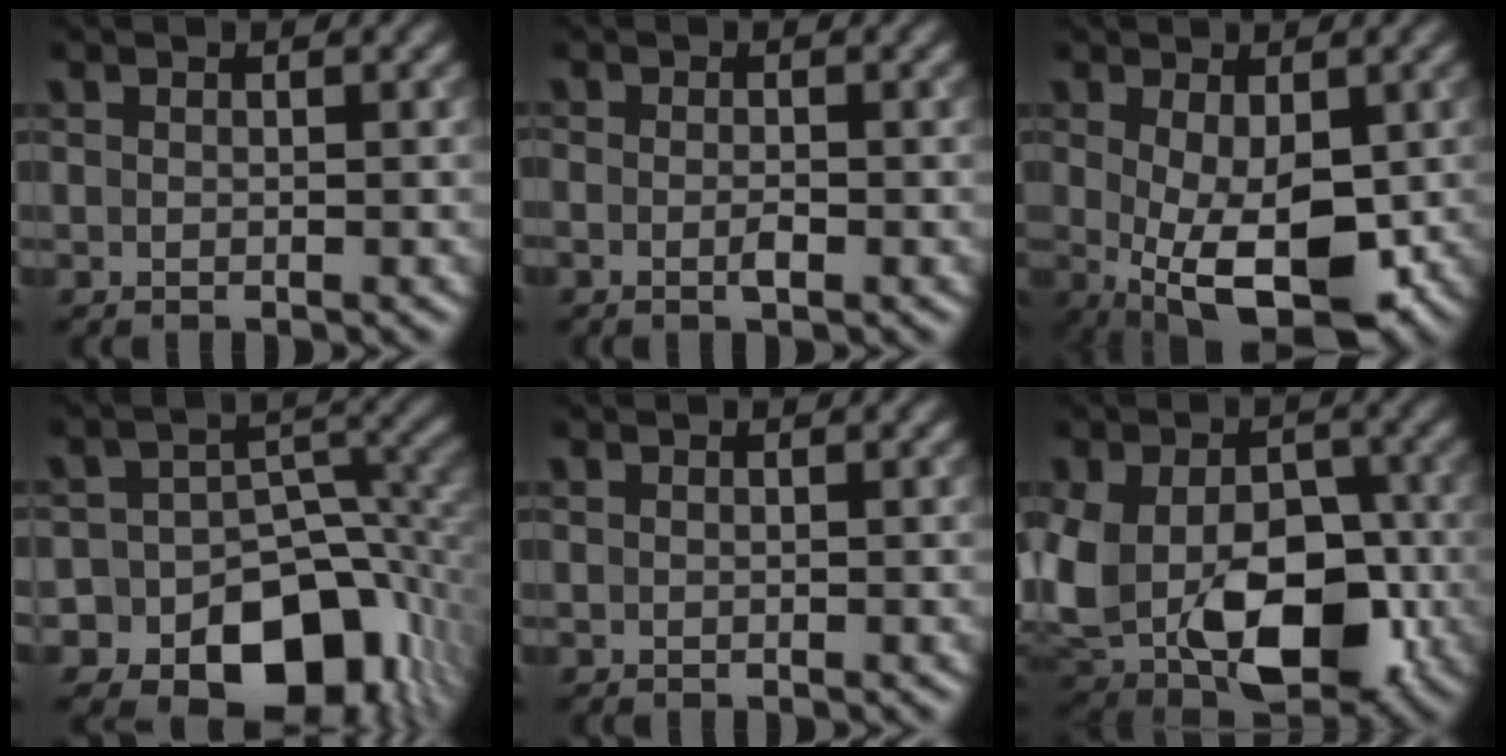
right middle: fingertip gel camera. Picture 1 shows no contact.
{"total": 1.1, "force": [-0.5, 0.3, 1.0], "torque": [-0.020, -0.004, -0.011]}
{"total": 8.0, "force": [-1.3, 3.9, 6.8], "torque": [-0.130, -0.021, -0.008]}
{"total": 14.6, "force": [-8.3, 10.0, 6.6], "torque": [-0.096, -0.002, -0.122]}
{"total": 0.0}
{"total": 13.7, "force": [-2.5, 9.1, 9.9], "torque": [-0.189, -0.038, -0.034]}